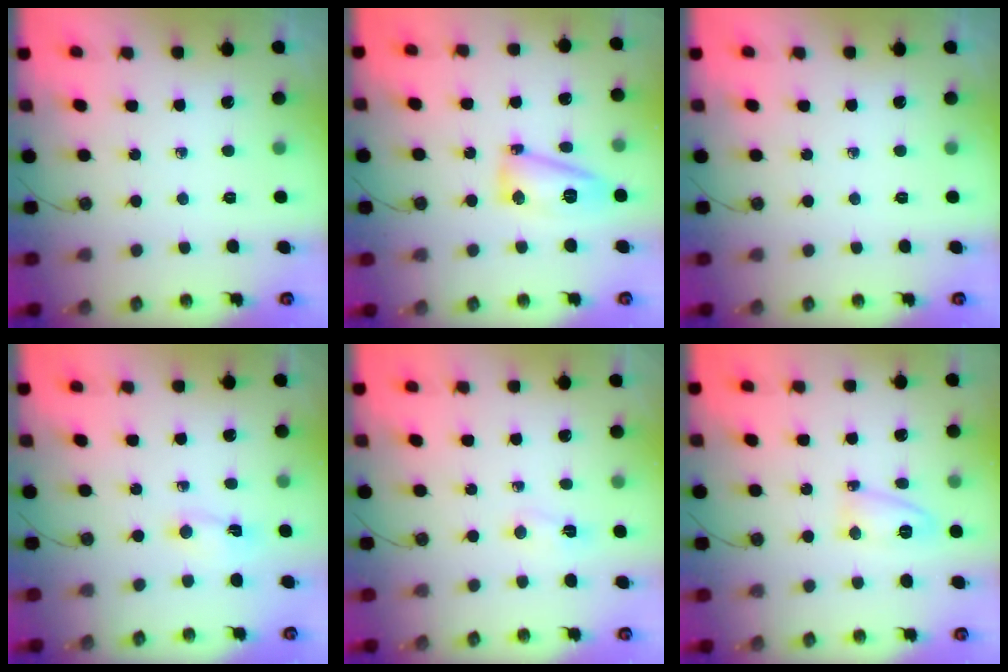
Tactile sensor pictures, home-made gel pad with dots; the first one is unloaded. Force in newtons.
{"total": 10.5, "press": 10.2, "slide": 2.1}
{"total": 0.0}
{"total": 1.0, "press": 1.0, "slide": 0.4}
{"total": 2.5, "press": 2.4, "slide": 0.6}
{"total": 6.2, "press": 6.1, "slide": 0.5}